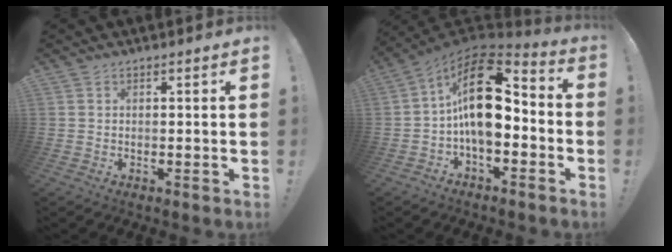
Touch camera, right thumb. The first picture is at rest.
{"total": 19.4, "force": [2.6, 10.6, 16.0], "torque": [-0.272, -0.008, 0.046]}